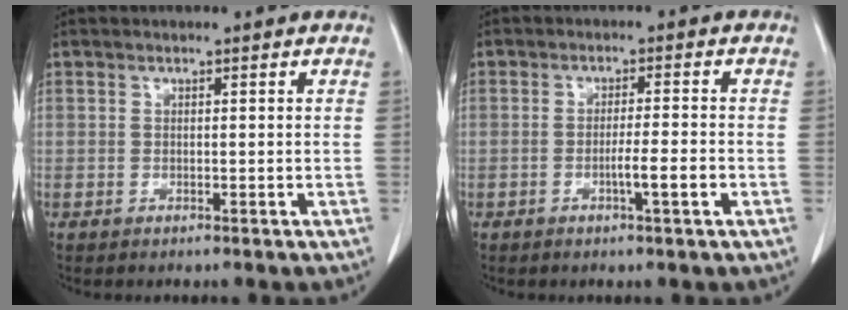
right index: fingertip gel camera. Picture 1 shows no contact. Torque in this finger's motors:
{"motor_torque": [0.59, -0.39, 0.29, 0.06]}